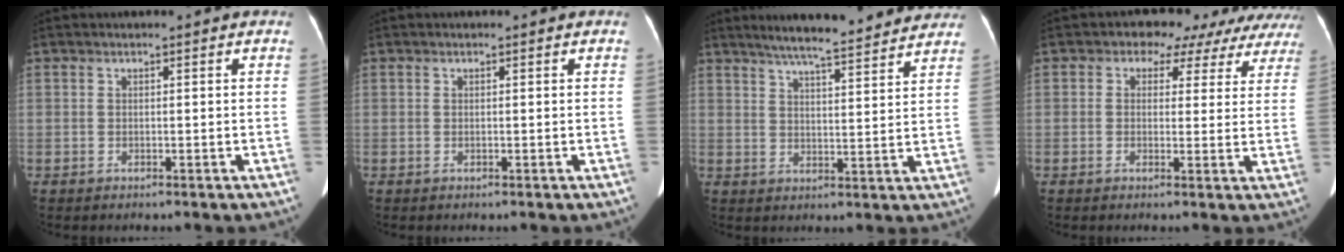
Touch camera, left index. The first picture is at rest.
{"total": 0.0}
{"total": 14.8, "force": [13.1, 1.2, 6.9], "torque": [-0.101, 0.016, 0.173]}
{"total": 9.7, "force": [7.5, 5.6, 2.4], "torque": [0.001, 0.016, 0.061]}